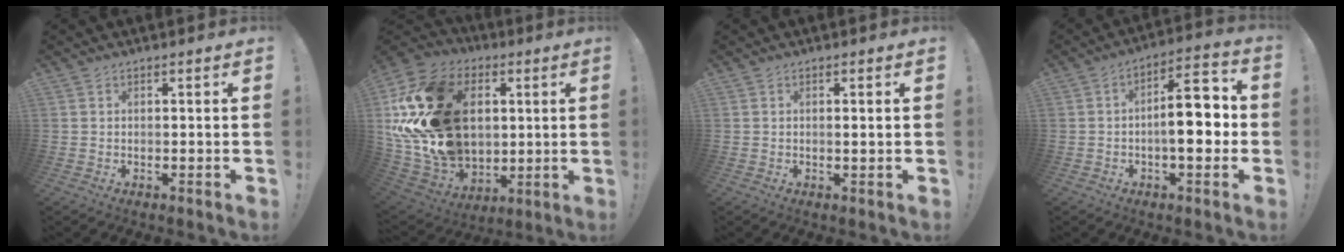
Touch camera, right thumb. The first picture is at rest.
{"total": 27.9, "force": [5.3, 20.1, 18.6], "torque": [-0.370, -0.006, 0.126]}
{"total": 1.0, "force": [0.2, 0.0, 1.0], "torque": [-0.007, -0.006, -0.001]}
{"total": 13.7, "force": [-1.3, 5.8, 12.3], "torque": [-0.167, 0.015, -0.027]}